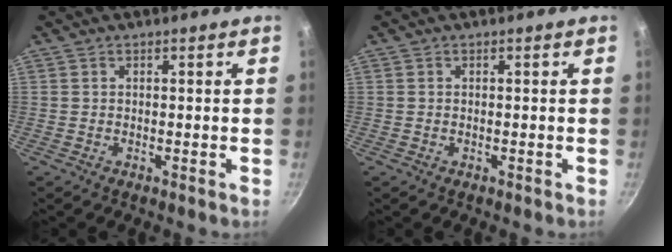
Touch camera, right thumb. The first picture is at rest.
{"total": 0.0}